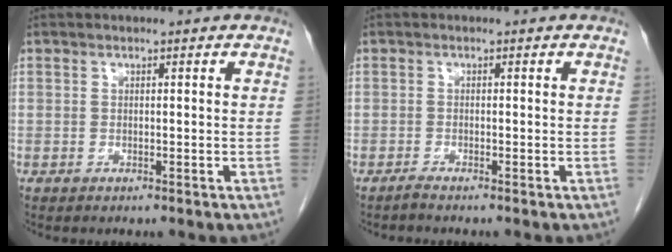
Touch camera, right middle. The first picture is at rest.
{"total": 0.7, "force": [-0.7, -0.2, 0.3], "torque": [-0.008, -0.001, -0.013]}